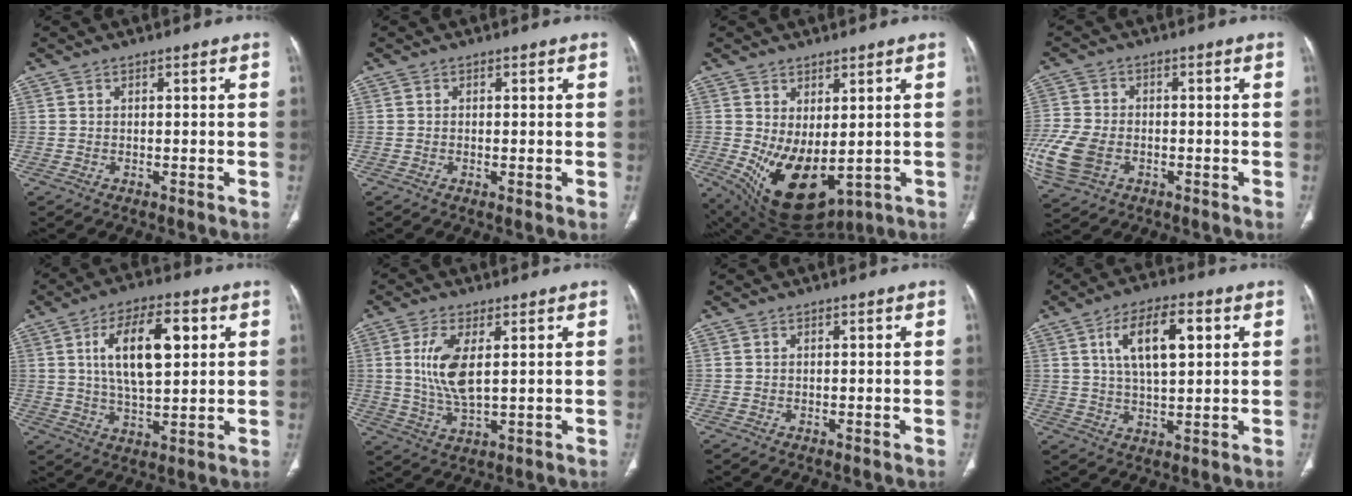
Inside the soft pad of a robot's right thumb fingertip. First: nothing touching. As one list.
[{"total": 1.0, "force": [-0.2, 0.2, 1.0], "torque": [-0.025, -0.005, -0.004]}, {"total": 13.7, "force": [-1.6, 7.3, 11.5], "torque": [-0.183, -0.018, 0.009]}, {"total": 11.9, "force": [-3.6, 8.2, 7.8], "torque": [-0.199, -0.002, -0.066]}, {"total": 13.8, "force": [3.6, 6.2, 11.8], "torque": [-0.190, -0.002, 0.063]}, {"total": 8.6, "force": [1.7, 3.2, 7.8], "torque": [-0.172, -0.016, 0.038]}, {"total": 0.0}, {"total": 11.1, "force": [3.4, 4.8, 9.4], "torque": [-0.152, -0.002, 0.058]}]